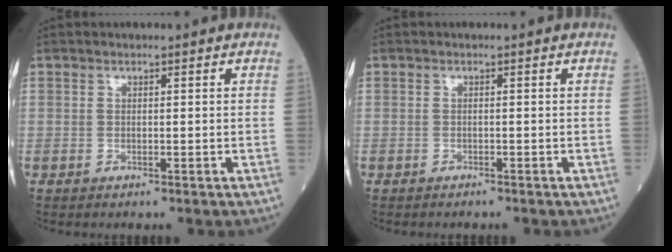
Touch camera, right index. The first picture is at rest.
{"total": 0.7, "force": [-0.7, 0.2, 0.2], "torque": [-0.009, -0.001, -0.009]}